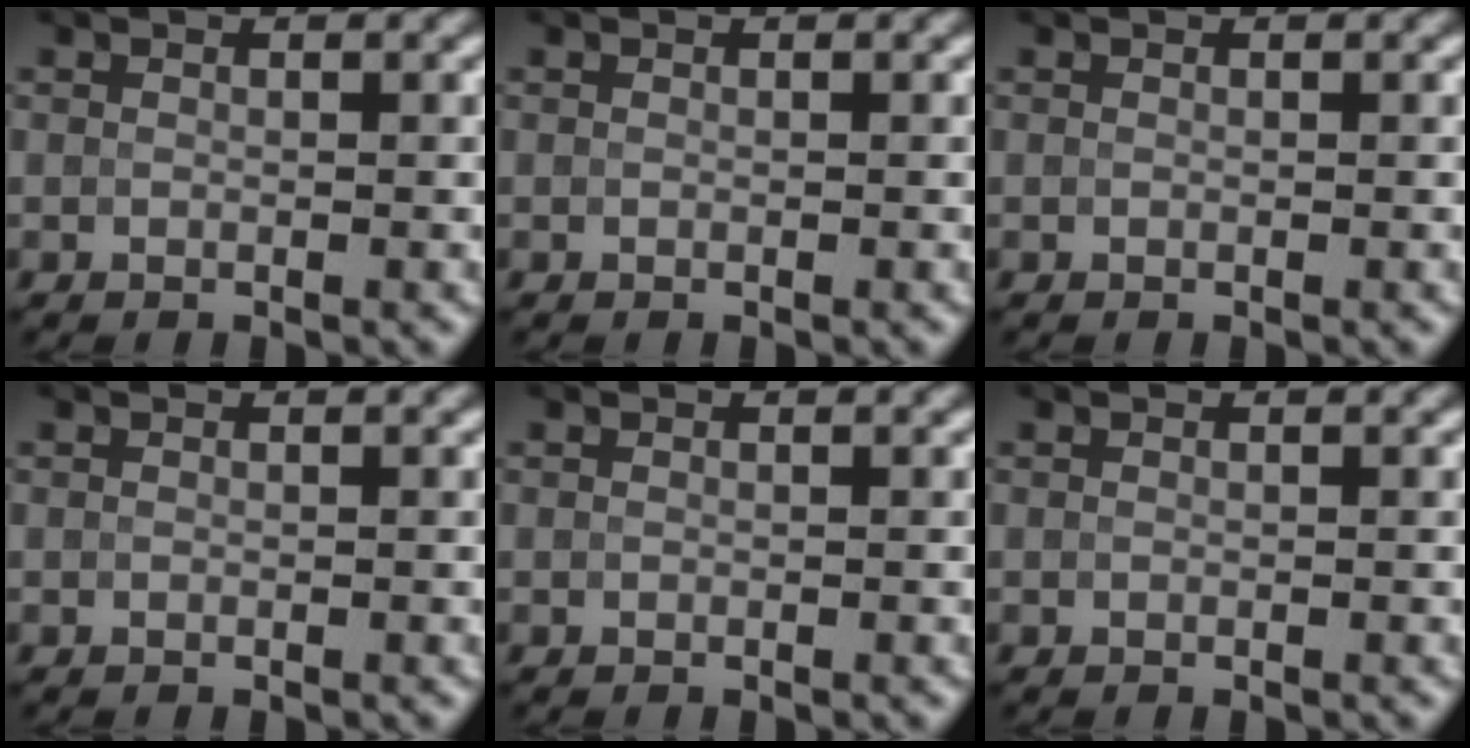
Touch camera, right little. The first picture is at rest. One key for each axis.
{"total": 0.0}
{"total": 0.0}
{"total": 0.0}
{"total": 0.0}
{"total": 0.0}